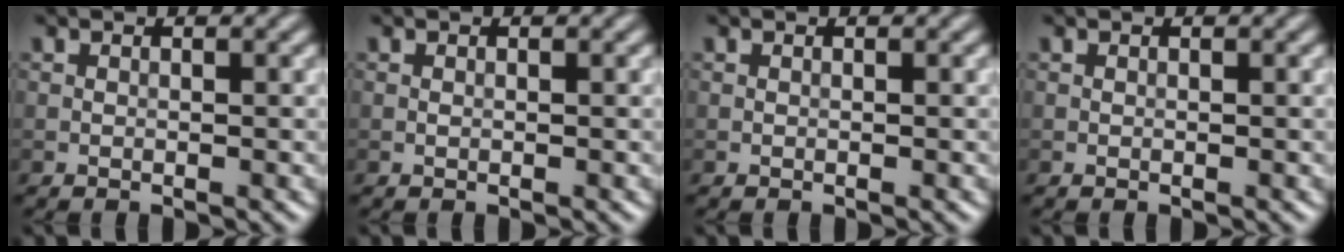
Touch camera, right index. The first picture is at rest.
{"total": 0.0}
{"total": 0.0}
{"total": 0.0}